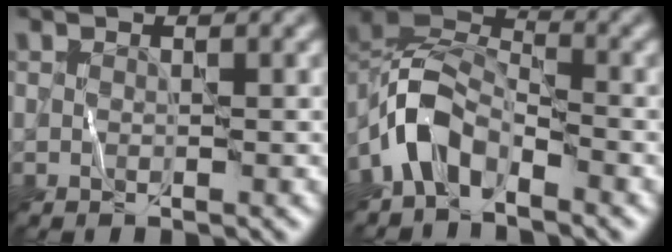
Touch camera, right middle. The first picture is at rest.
{"total": 5.0, "force": [-3.2, 2.7, 2.8], "torque": [-0.044, 0.008, -0.074]}